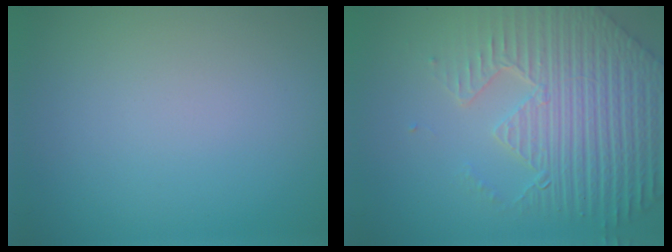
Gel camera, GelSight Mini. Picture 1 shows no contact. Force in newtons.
{"total": 8.5, "press": 6.1, "slide": 5.8}